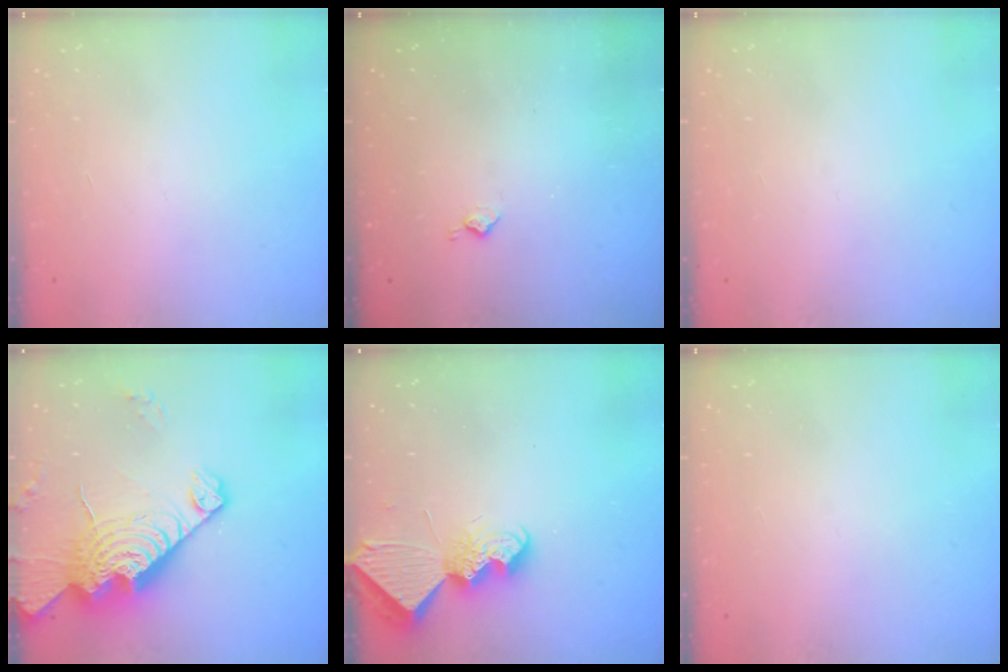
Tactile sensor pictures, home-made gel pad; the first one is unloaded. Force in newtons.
{"total": 3.8, "press": 3.7, "slide": 0.7}
{"total": 0.0}
{"total": 21.7, "press": 21.6, "slide": 2.0}
{"total": 8.5, "press": 8.4, "slide": 0.8}
{"total": 0.0}